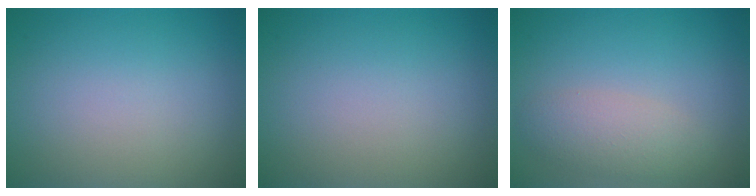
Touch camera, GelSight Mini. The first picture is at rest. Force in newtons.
{"total": 0.0}
{"total": 3.0, "press": 3.0, "slide": 0.1}